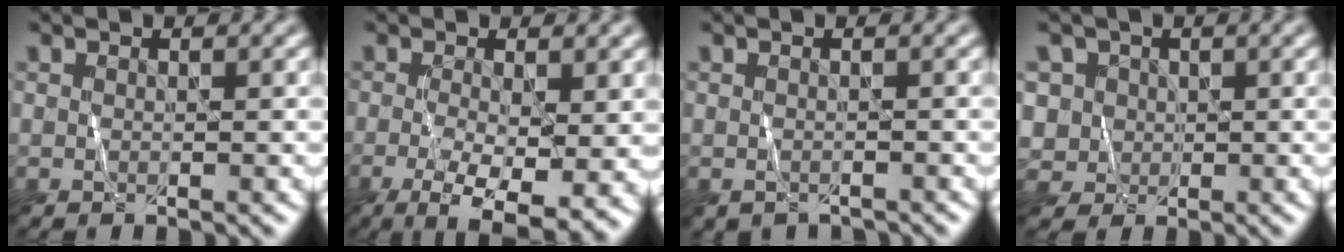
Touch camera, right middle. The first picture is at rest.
{"total": 7.9, "force": [-2.5, 2.9, 6.9], "torque": [-0.132, -0.012, -0.035]}
{"total": 0.6, "force": [-0.6, 0.2, 0.0], "torque": [-0.005, -0.005, -0.007]}
{"total": 4.1, "force": [1.6, 3.7, 0.9], "torque": [-0.031, 0.006, 0.029]}